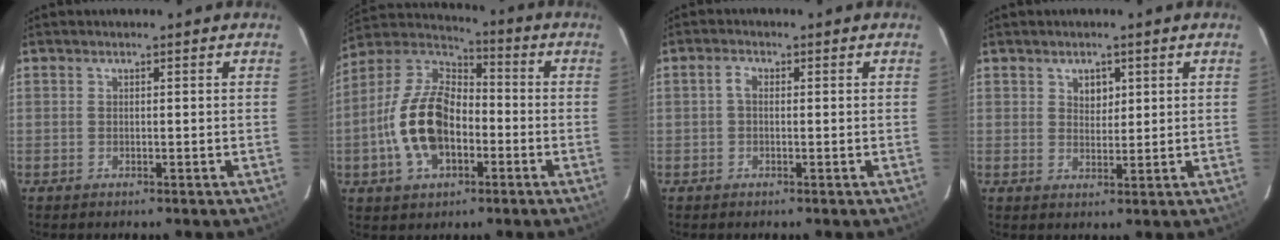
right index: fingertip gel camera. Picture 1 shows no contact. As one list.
[{"total": 16.1, "force": [-4.1, 9.7, 12.2], "torque": [-0.256, 0.015, -0.073]}, {"total": 1.6, "force": [0.0, 1.0, 1.2], "torque": [-0.026, 0.008, -0.003]}, {"total": 2.9, "force": [1.3, 2.1, 1.3], "torque": [-0.015, 0.005, 0.023]}]